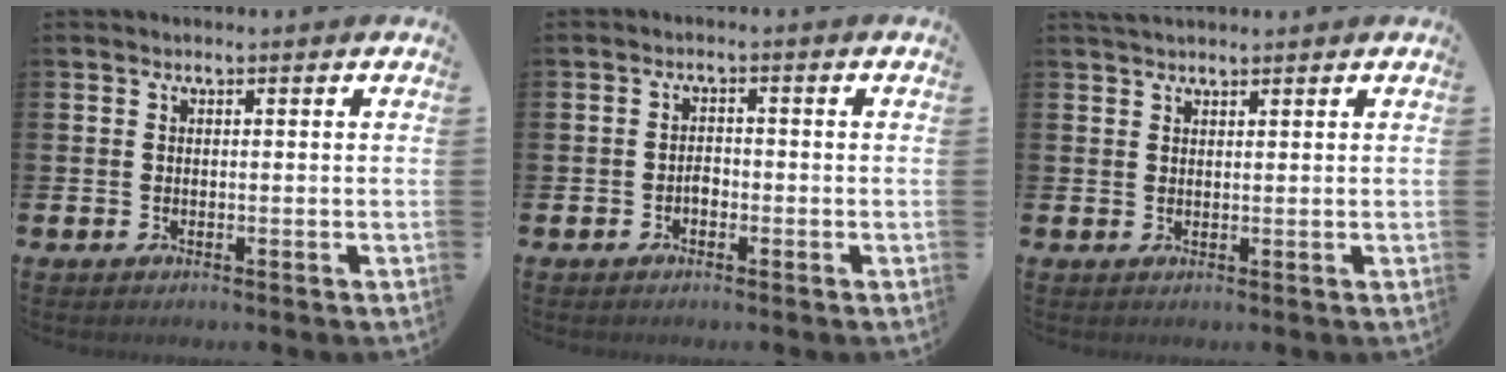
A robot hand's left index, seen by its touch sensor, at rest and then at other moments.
{"total": 1.5, "force": [-0.7, 1.0, 0.9], "torque": [-0.013, 0.001, -0.016]}
{"total": 1.8, "force": [1.7, 0.4, 0.4], "torque": [-0.001, 0.000, 0.029]}